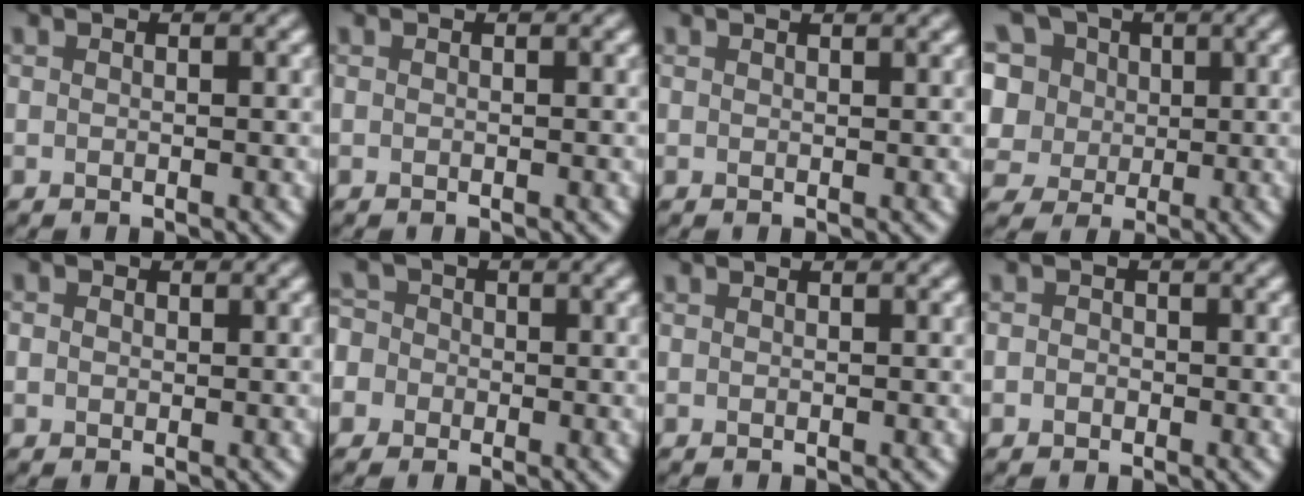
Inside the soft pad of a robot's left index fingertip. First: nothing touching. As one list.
[{"total": 0.0}, {"total": 1.0, "force": [0.9, 0.2, 0.4], "torque": [-0.006, 0.000, 0.012]}, {"total": 13.0, "force": [5.2, 9.9, 6.7], "torque": [-0.155, 0.046, 0.067]}, {"total": 1.8, "force": [0.7, 1.5, 0.8], "torque": [-0.013, 0.011, -0.007]}, {"total": 5.9, "force": [-0.7, 5.5, 2.1], "torque": [-0.048, 0.030, -0.057]}, {"total": 0.0}, {"total": 1.1, "force": [-0.1, 1.0, 0.4], "torque": [0.004, -0.003, -0.013]}]